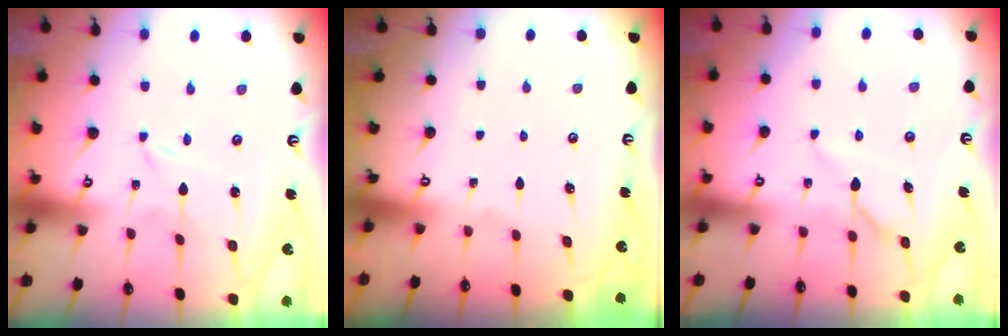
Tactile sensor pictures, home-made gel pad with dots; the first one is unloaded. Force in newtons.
{"total": 0.0}
{"total": 6.2, "press": 6.2, "slide": 0.6}